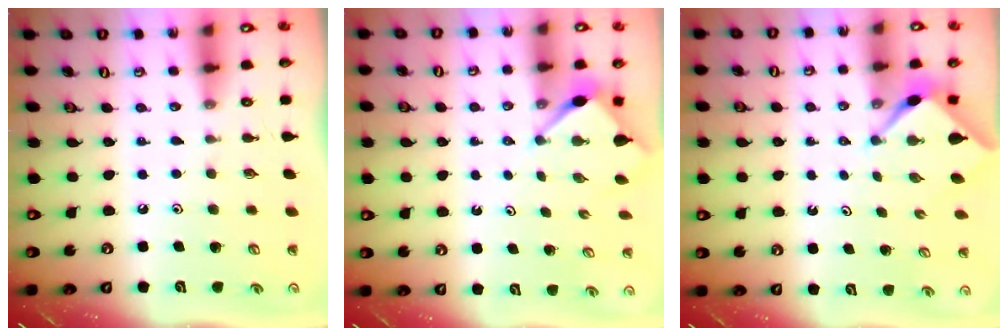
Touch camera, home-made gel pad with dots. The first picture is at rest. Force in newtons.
{"total": 3.5, "press": 3.5, "slide": 0.3}
{"total": 3.4, "press": 3.4, "slide": 0.3}